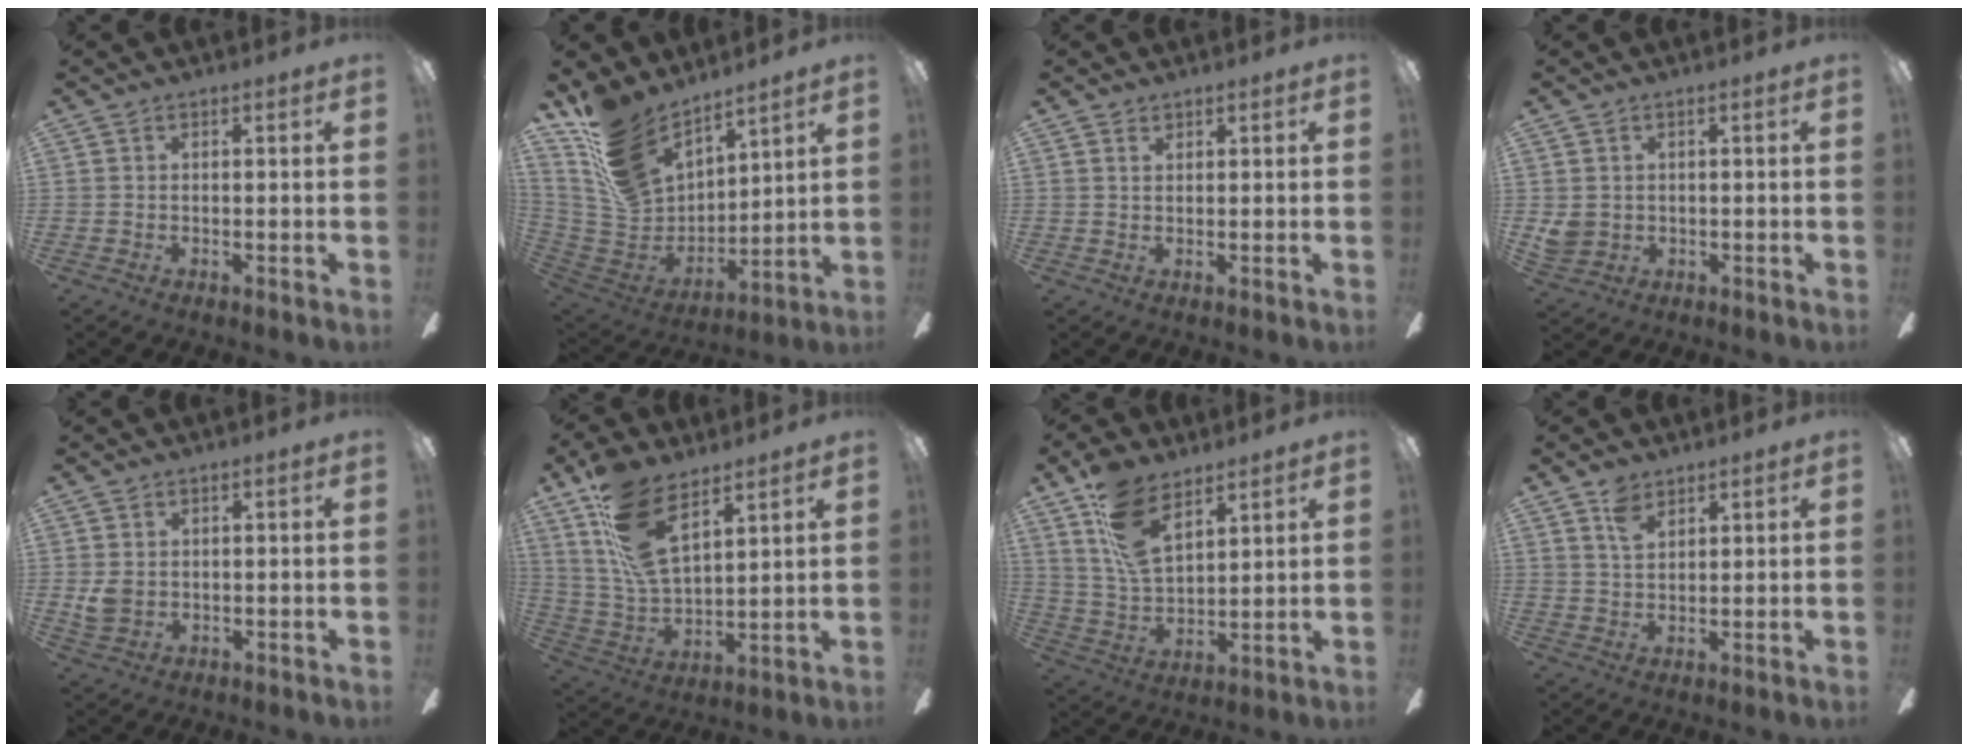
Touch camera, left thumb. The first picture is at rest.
{"total": 17.7, "force": [13.1, 9.2, 7.6], "torque": [-0.167, -0.081, 0.253]}
{"total": 1.5, "force": [1.2, 0.9, 0.4], "torque": [-0.009, 0.001, 0.022]}
{"total": 3.5, "force": [0.9, 3.2, 1.0], "torque": [-0.015, 0.005, 0.019]}
{"total": 3.7, "force": [0.9, 3.0, 2.0], "torque": [-0.038, 0.000, 0.015]}
{"total": 16.7, "force": [9.8, 8.0, 10.9], "torque": [-0.234, -0.040, 0.184]}
{"total": 14.5, "force": [8.7, 7.5, 8.8], "torque": [-0.177, -0.027, 0.165]}
{"total": 5.7, "force": [3.8, 3.2, 2.8], "torque": [-0.057, -0.004, 0.071]}